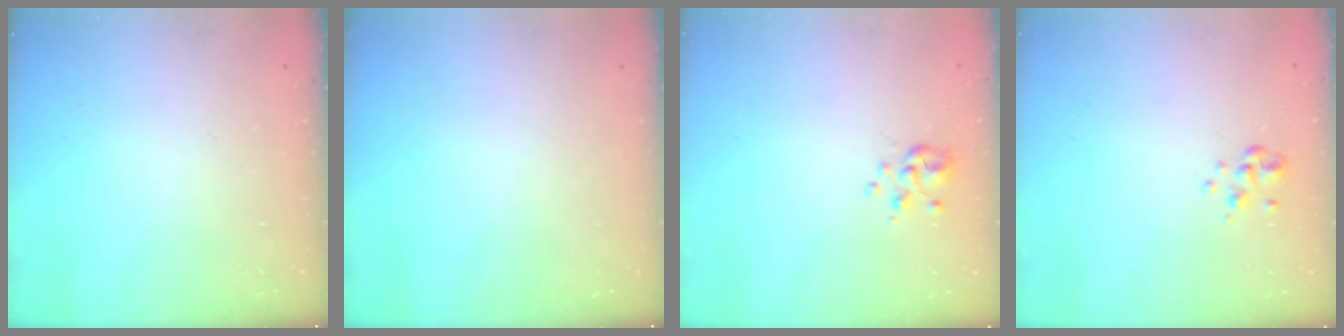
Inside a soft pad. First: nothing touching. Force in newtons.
{"total": 0.0}
{"total": 5.2, "press": 5.1, "slide": 0.9}
{"total": 2.4, "press": 2.3, "slide": 0.6}